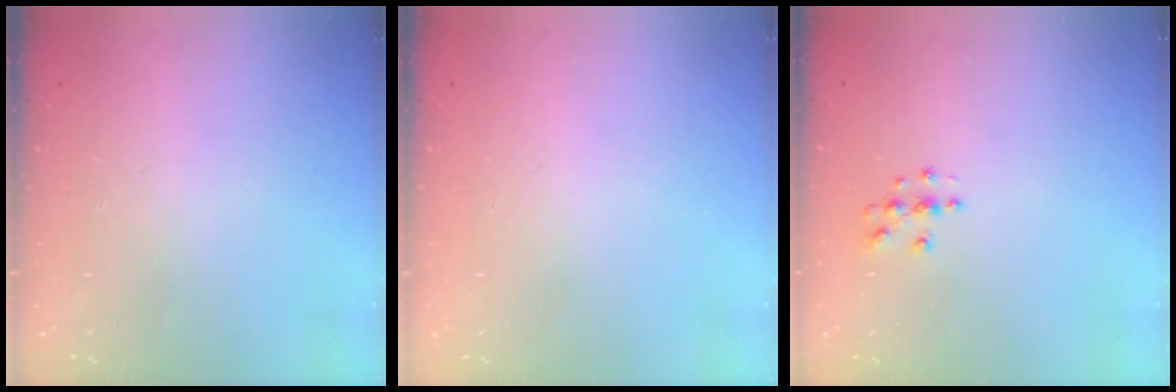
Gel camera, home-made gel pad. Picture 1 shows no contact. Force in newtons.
{"total": 0.0}
{"total": 3.8, "press": 3.8, "slide": 0.5}